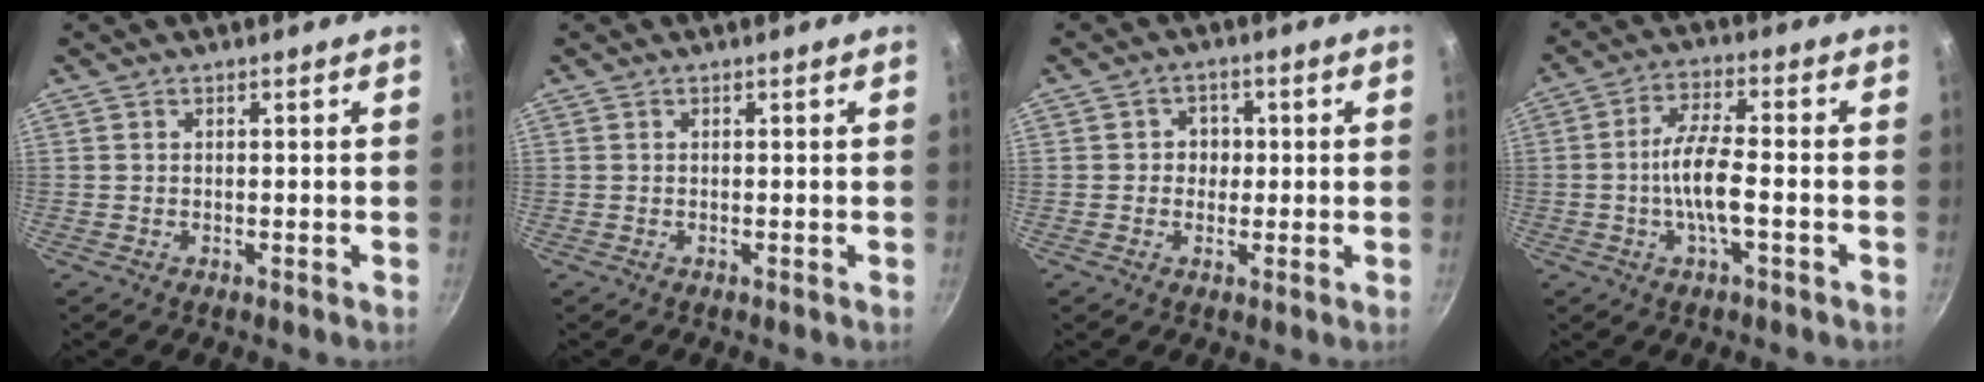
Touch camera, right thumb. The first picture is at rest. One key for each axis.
{"total": 0.0}
{"total": 3.6, "fx": 0.1, "fy": 3.3, "fz": 1.3, "tx": 0.006, "ty": 0.004, "tz": -0.003}
{"total": 8.1, "fx": -1.9, "fy": 2.4, "fz": 7.5, "tx": -0.147, "ty": 0.023, "tz": -0.043}